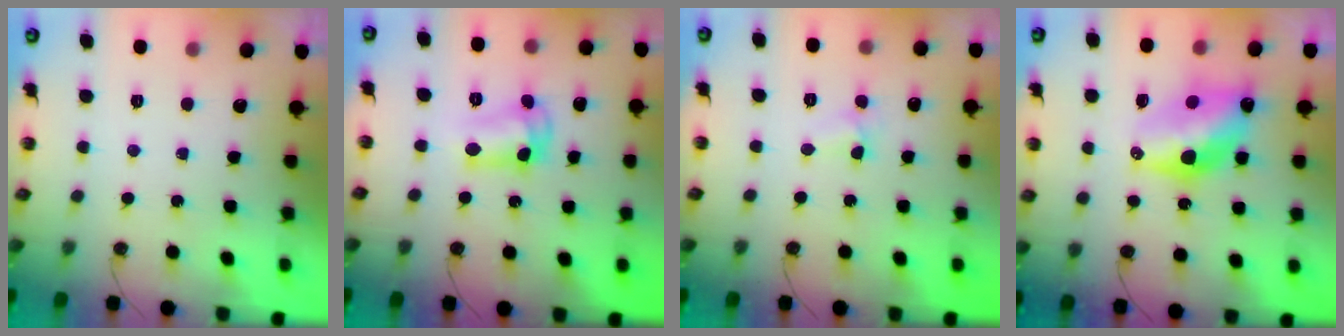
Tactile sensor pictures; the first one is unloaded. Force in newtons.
{"total": 9.5, "press": 9.5, "slide": 0.4}
{"total": 3.7, "press": 3.7, "slide": 0.5}
{"total": 12.3, "press": 12.3, "slide": 1.0}